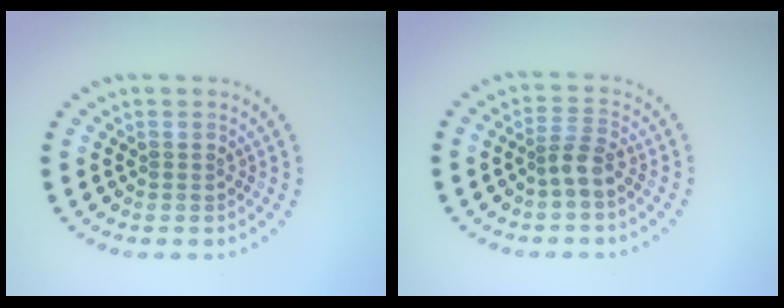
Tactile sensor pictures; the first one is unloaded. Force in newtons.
{"total": 2.0, "press": 1.6, "slide": 1.2}